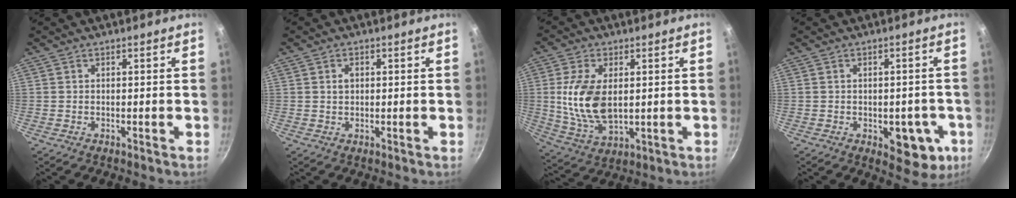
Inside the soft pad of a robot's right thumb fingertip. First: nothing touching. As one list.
[{"total": 1.8, "force": [0.4, 1.3, 1.2], "torque": [-0.015, 0.003, 0.006]}, {"total": 12.1, "force": [1.3, 6.8, 10.0], "torque": [-0.192, -0.015, 0.031]}, {"total": 9.6, "force": [-3.0, 5.5, 7.3], "torque": [-0.045, 0.011, -0.029]}]